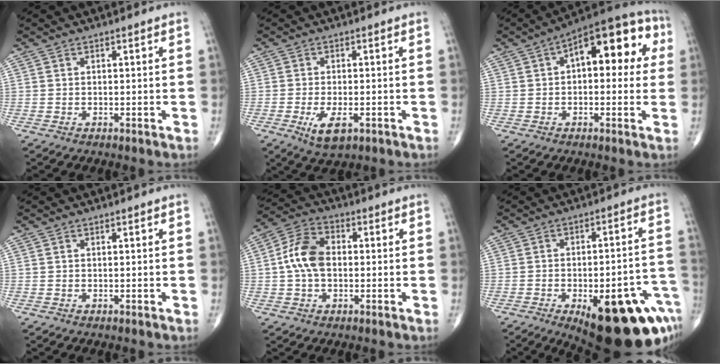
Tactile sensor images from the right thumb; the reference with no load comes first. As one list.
[{"total": 5.4, "force": [-2.1, 2.3, 4.4], "torque": [-0.078, -0.007, -0.030]}, {"total": 15.9, "force": [3.6, 7.7, 13.4], "torque": [-0.135, 0.037, 0.039]}, {"total": 0.0}, {"total": 9.0, "force": [0.0, 5.9, 6.8], "torque": [-0.128, 0.025, -0.009]}, {"total": 24.5, "force": [-11.3, 9.3, 19.6], "torque": [-0.172, 0.049, -0.137]}]